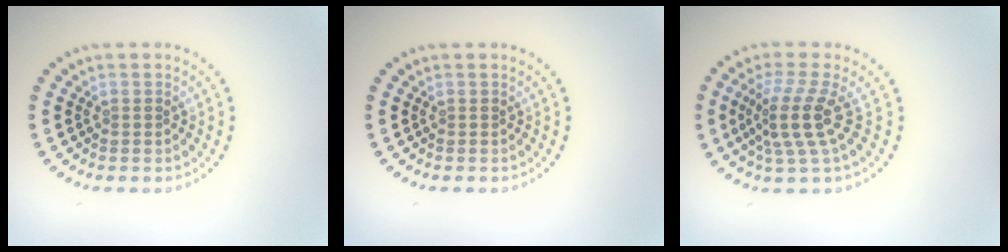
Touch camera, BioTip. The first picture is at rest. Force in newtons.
{"total": 0.0}
{"total": 4.0, "press": 2.8, "slide": 2.8}